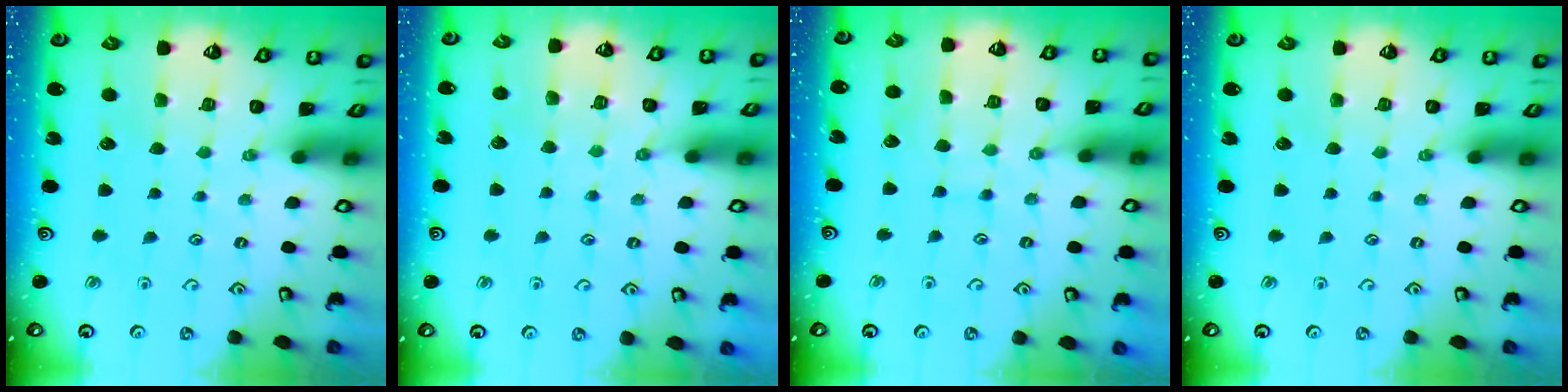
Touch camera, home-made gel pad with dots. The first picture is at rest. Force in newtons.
{"total": 2.8, "press": 2.8, "slide": 0.3}
{"total": 6.3, "press": 6.3, "slide": 0.1}
{"total": 0.0}